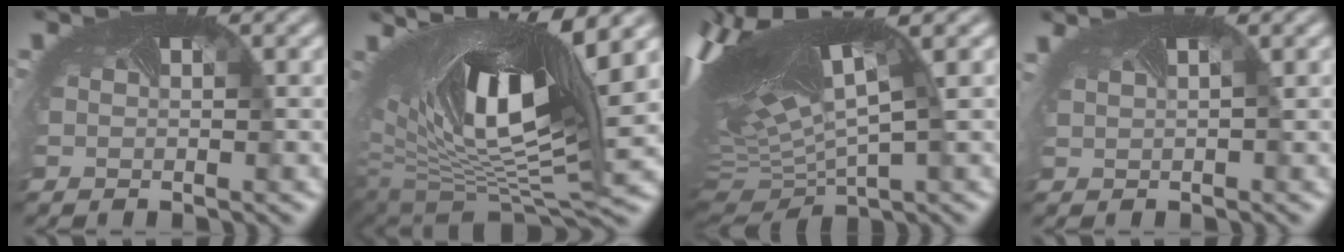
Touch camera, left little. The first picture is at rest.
{"total": 15.0, "force": [5.0, 5.6, 13.0], "torque": [-0.245, 0.010, 0.083]}
{"total": 14.1, "force": [2.5, 5.8, 12.6], "torque": [-0.280, 0.003, 0.069]}
{"total": 3.4, "force": [1.6, 1.7, 2.5], "torque": [-0.043, 0.021, 0.016]}